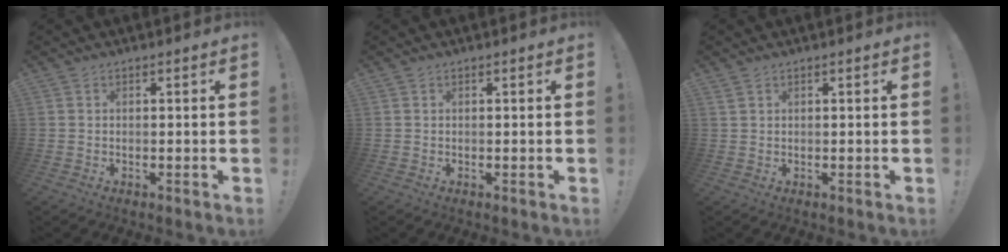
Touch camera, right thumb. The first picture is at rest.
{"total": 0.0}
{"total": 0.9, "force": [0.6, 0.4, 0.6], "torque": [-0.015, 0.001, 0.013]}